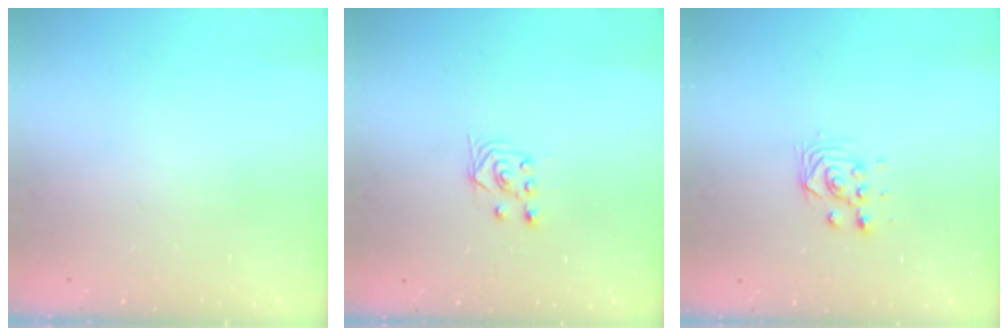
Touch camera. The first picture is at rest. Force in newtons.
{"total": 2.8, "press": 2.4, "slide": 1.4}
{"total": 2.8, "press": 2.8, "slide": 0.2}